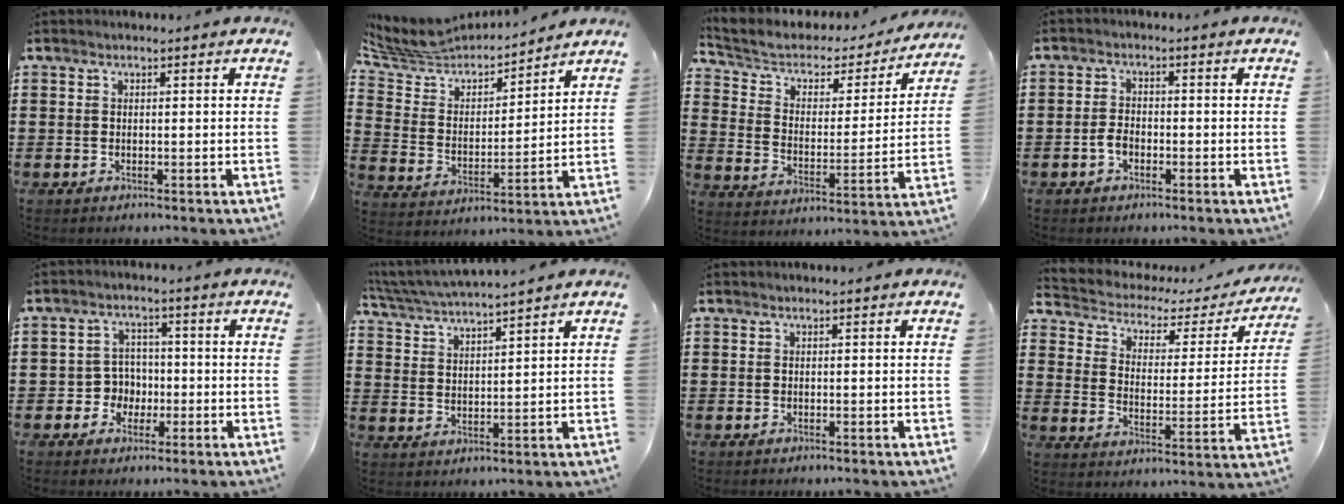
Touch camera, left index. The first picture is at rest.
{"total": 6.4, "force": [5.9, 2.1, 1.4], "torque": [-0.062, -0.038, 0.102]}
{"total": 4.6, "force": [3.3, 2.6, 1.8], "torque": [-0.059, -0.023, 0.049]}
{"total": 2.4, "force": [-0.9, 1.4, 1.7], "torque": [-0.048, -0.001, -0.022]}
{"total": 4.2, "force": [-1.1, 3.9, 1.2], "torque": [-0.036, 0.008, -0.022]}
{"total": 4.2, "force": [4.1, -0.6, 1.0], "torque": [-0.037, -0.022, 0.070]}
{"total": 0.0}
{"total": 2.8, "force": [1.7, 1.8, 1.2], "torque": [-0.039, -0.014, 0.018]}